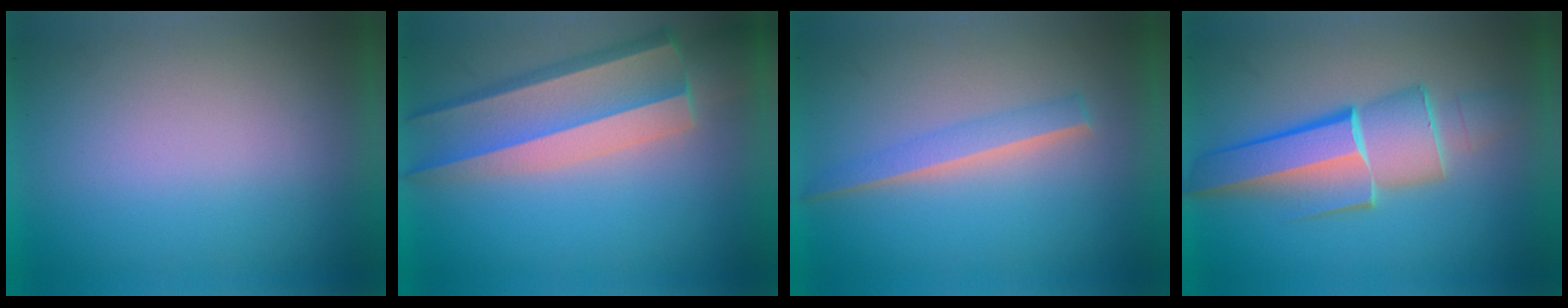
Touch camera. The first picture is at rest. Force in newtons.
{"total": 3.4}
{"total": 2.4}
{"total": 6.2}